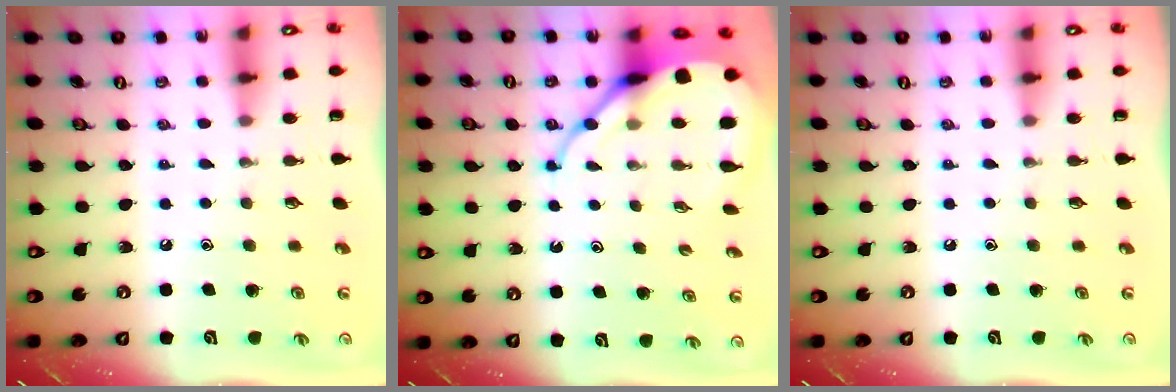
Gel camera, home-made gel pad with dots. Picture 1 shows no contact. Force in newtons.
{"total": 10.3, "press": 10.2, "slide": 1.0}
{"total": 0.0}